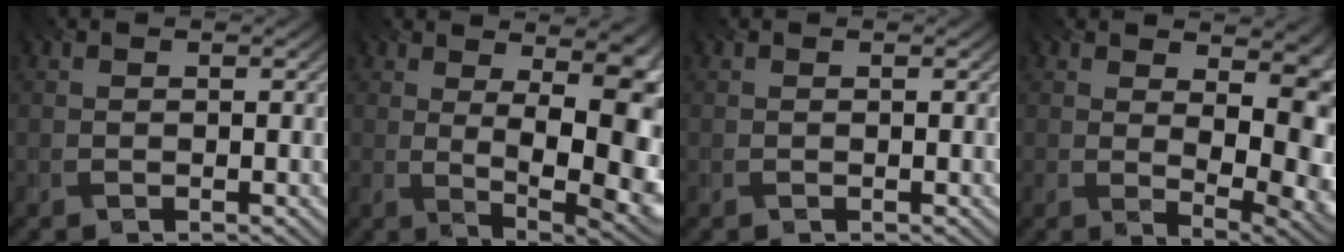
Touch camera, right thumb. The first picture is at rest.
{"total": 12.4, "force": [1.4, 3.9, 11.6], "torque": [-0.139, 0.014, 0.027]}
{"total": 0.0}
{"total": 10.1, "force": [2.4, 4.8, 8.5], "torque": [-0.099, -0.005, 0.055]}